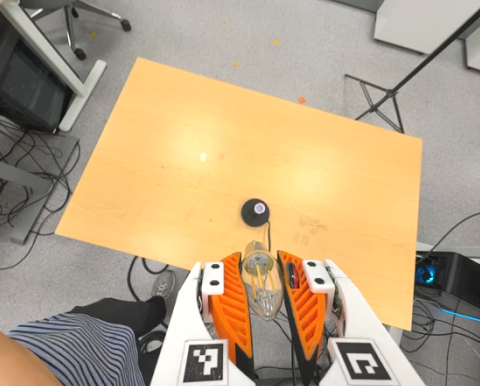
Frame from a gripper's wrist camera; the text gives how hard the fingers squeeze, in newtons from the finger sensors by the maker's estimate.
{"total": 24.4, "left": 27.0, "right": 21.8}